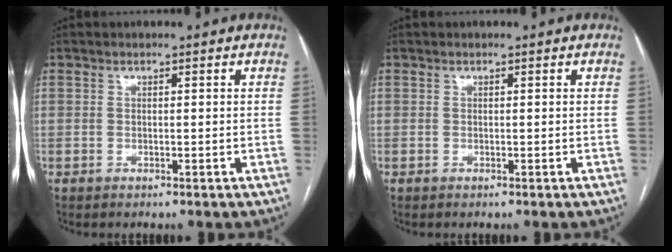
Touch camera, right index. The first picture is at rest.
{"total": 0.0}